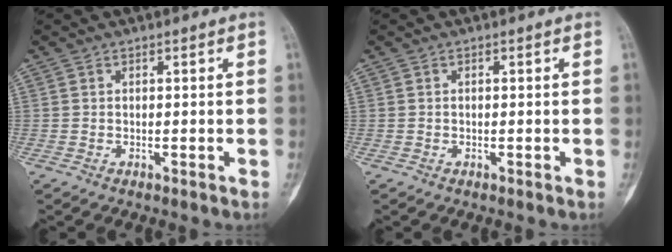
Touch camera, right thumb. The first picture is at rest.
{"total": 0.0}